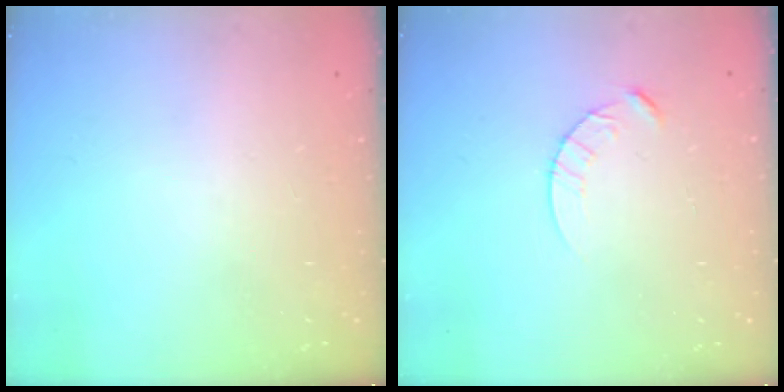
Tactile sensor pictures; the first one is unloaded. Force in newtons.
{"total": 4.7, "press": 4.7, "slide": 0.5}